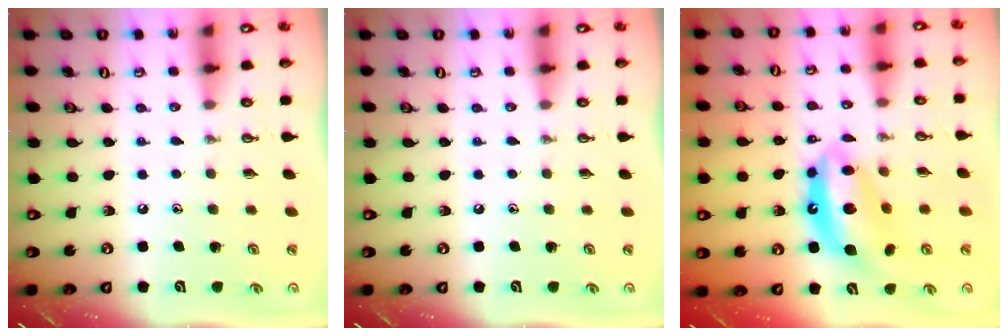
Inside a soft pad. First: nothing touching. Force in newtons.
{"total": 0.0}
{"total": 13.1, "press": 13.1, "slide": 0.9}